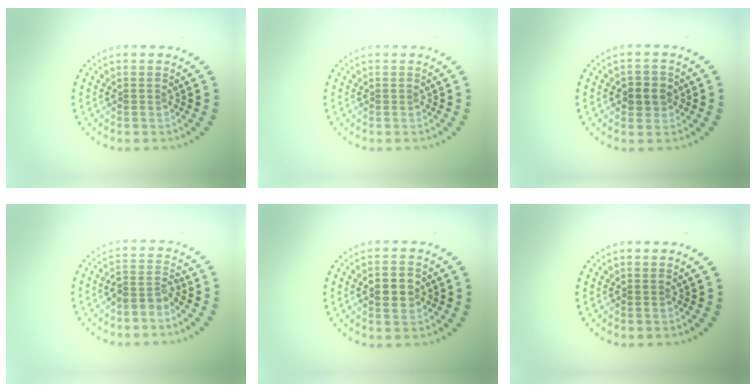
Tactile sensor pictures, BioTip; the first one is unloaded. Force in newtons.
{"total": 0.0}
{"total": 2.4, "press": 2.3, "slide": 0.7}
{"total": 2.4, "press": 1.9, "slide": 1.5}
{"total": 2.9, "press": 2.9, "slide": 0.2}
{"total": 0.0}